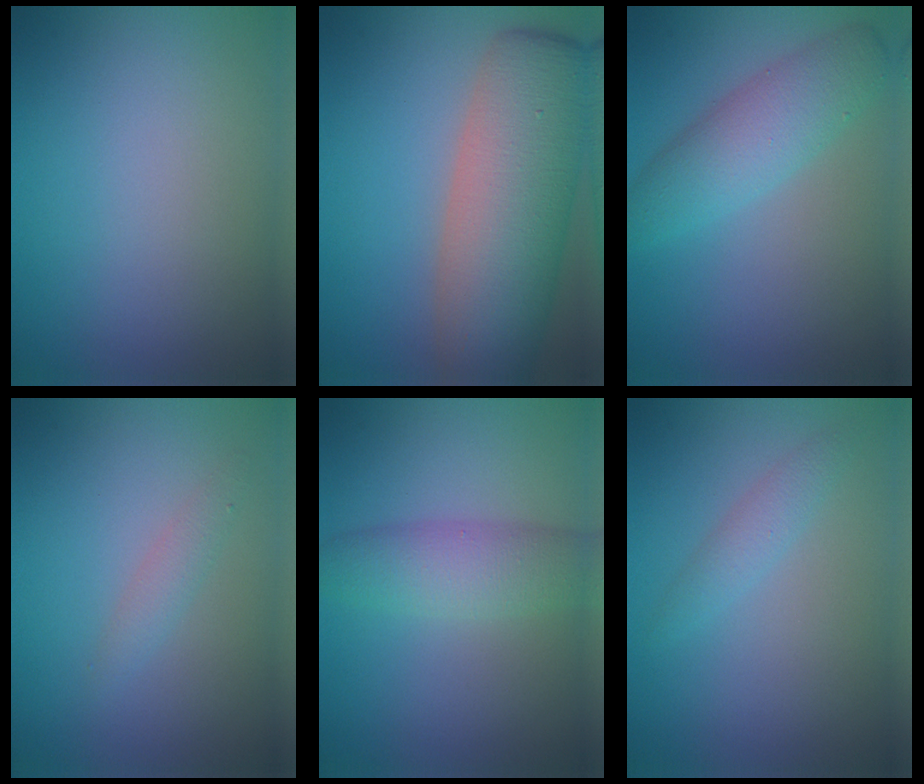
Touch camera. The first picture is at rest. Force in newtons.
{"total": 11.7, "press": 11.7, "slide": 0.5}
{"total": 4.6, "press": 4.6, "slide": 0.1}
{"total": 1.3, "press": 1.3, "slide": 0.0}
{"total": 4.2, "press": 4.2, "slide": 0.1}
{"total": 1.5, "press": 1.5, "slide": 0.0}